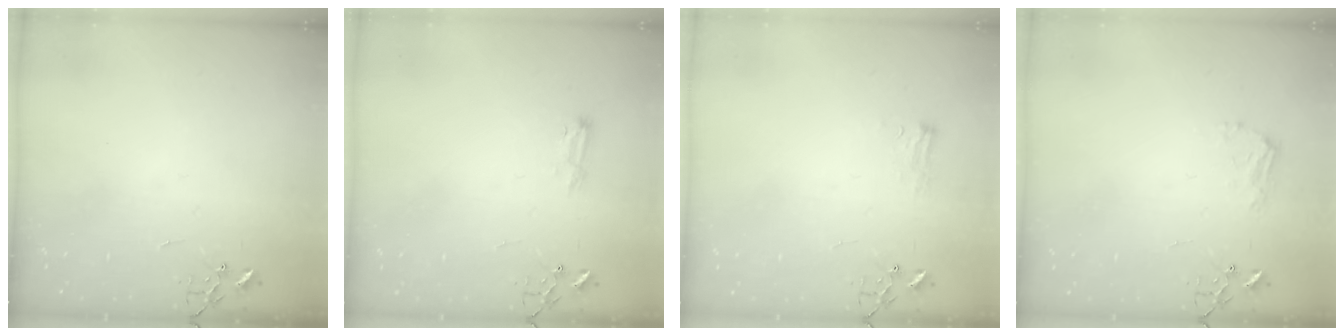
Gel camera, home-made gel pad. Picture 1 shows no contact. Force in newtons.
{"total": 7.7, "press": 7.6, "slide": 0.9}
{"total": 7.3, "press": 7.2, "slide": 0.9}
{"total": 9.0, "press": 8.9, "slide": 0.9}